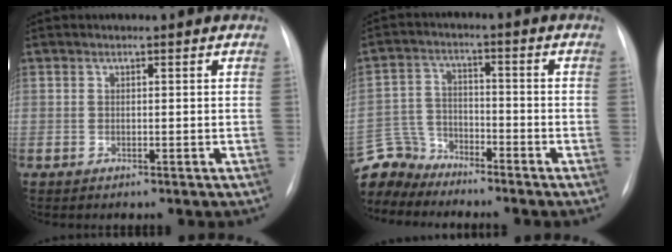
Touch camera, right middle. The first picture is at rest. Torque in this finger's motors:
{"motor_torque": [0.07, -0.01, 0.01, -0.06]}